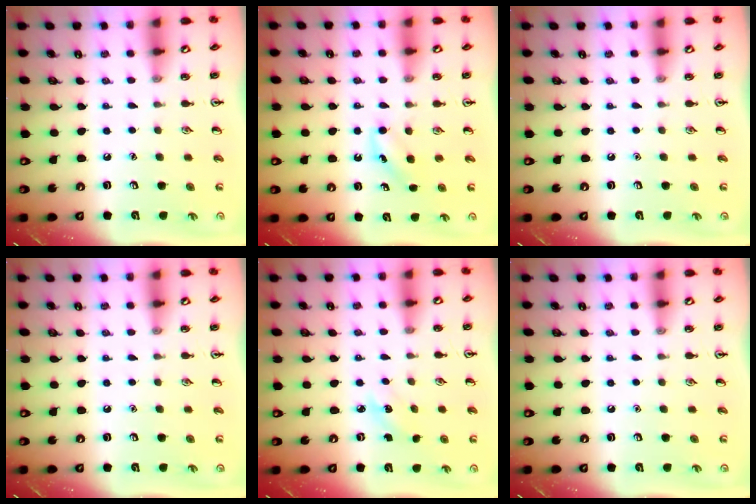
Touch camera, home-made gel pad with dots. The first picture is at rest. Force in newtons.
{"total": 3.7, "press": 3.4, "slide": 1.5}
{"total": 0.0}
{"total": 0.0}
{"total": 2.7, "press": 2.5, "slide": 1.0}
{"total": 0.0}